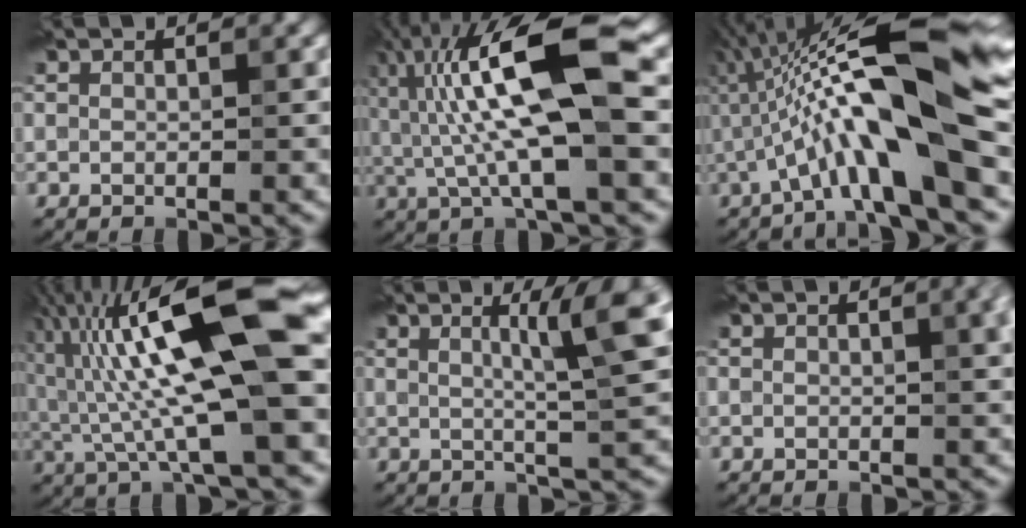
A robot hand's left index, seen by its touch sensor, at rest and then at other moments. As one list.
[{"total": 12.2, "force": [1.6, 3.5, 11.6], "torque": [-0.222, 0.015, 0.023]}, {"total": 13.0, "force": [-0.1, 2.6, 12.7], "torque": [-0.211, 0.025, -0.010]}, {"total": 15.2, "force": [1.6, 3.7, 14.7], "torque": [-0.255, 0.023, 0.018]}, {"total": 6.9, "force": [1.9, 1.0, 6.5], "torque": [-0.083, 0.011, 0.027]}, {"total": 3.2, "force": [1.0, 1.1, 2.8], "torque": [-0.023, 0.008, 0.012]}]